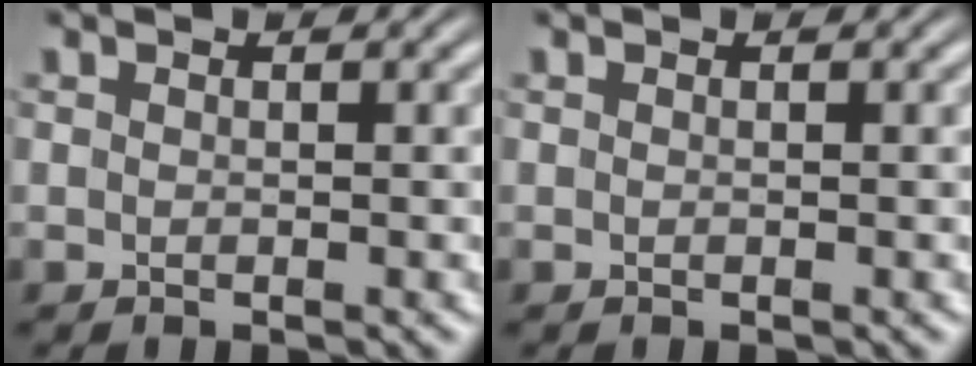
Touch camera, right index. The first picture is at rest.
{"total": 0.0}